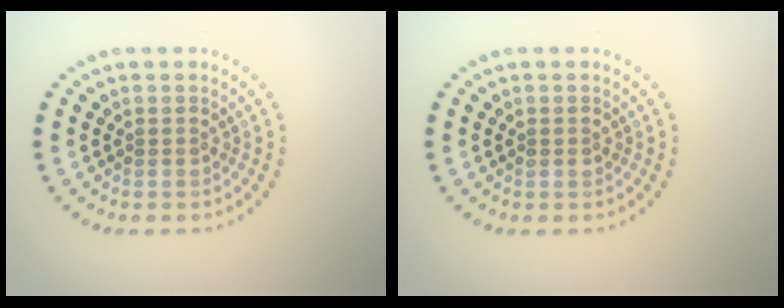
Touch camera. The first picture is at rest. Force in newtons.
{"total": 0.7, "press": 0.7, "slide": 0.1}